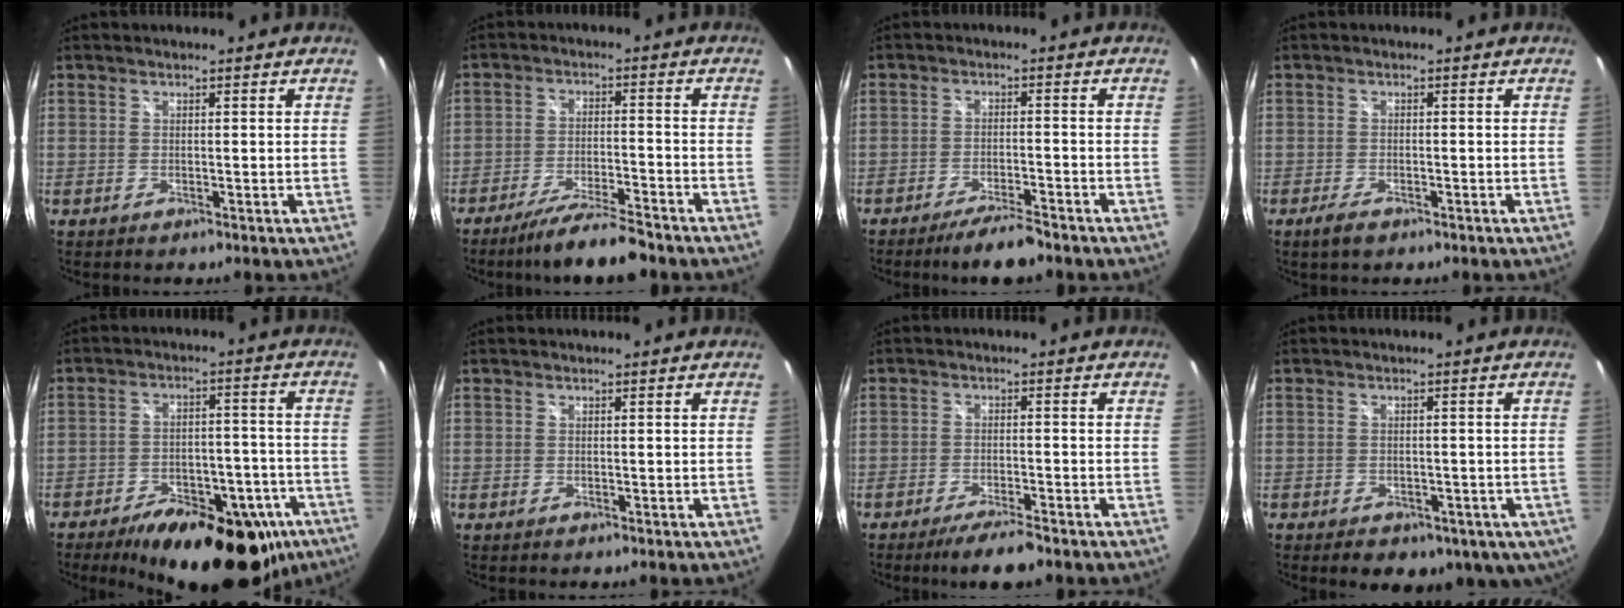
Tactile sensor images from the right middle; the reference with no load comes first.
{"total": 9.5, "force": [-8.2, 0.8, 4.6], "torque": [-0.093, -0.002, -0.137]}
{"total": 6.4, "force": [-5.4, 0.8, 3.2], "torque": [-0.071, -0.004, -0.091]}
{"total": 3.1, "force": [-2.1, 1.3, 1.9], "torque": [-0.044, -0.007, -0.039]}
{"total": 24.8, "force": [-17.1, 11.3, 14.0], "torque": [-0.213, 0.002, -0.210]}
{"total": 0.0}
{"total": 6.1, "force": [-4.9, 0.8, 3.5], "torque": [-0.076, -0.008, -0.084]}
{"total": 10.7, "force": [-5.6, 6.8, 6.1], "torque": [-0.105, -0.016, -0.059]}